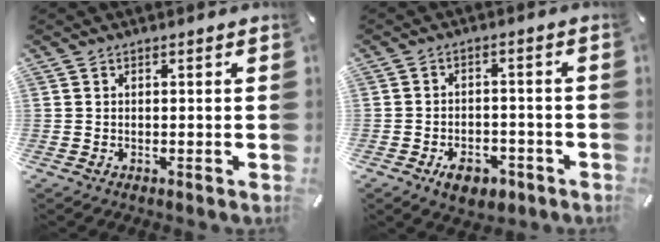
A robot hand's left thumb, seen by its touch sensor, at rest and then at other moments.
{"total": 5.7, "force": [-4.0, 2.5, 3.3], "torque": [-0.061, 0.019, -0.072]}